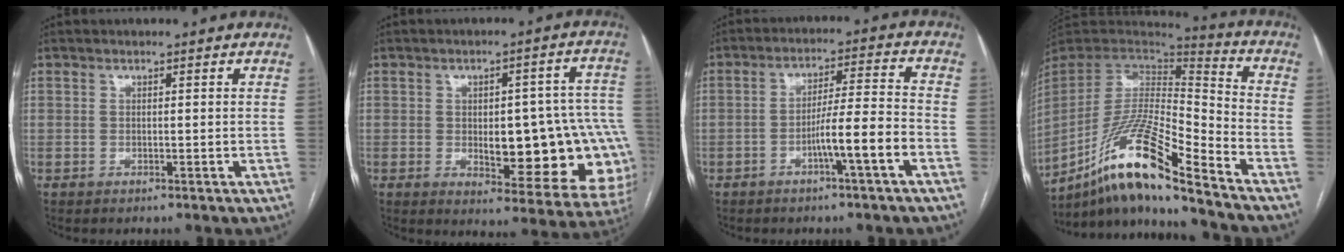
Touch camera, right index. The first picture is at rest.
{"total": 19.0, "force": [-2.9, 7.1, 17.4], "torque": [-0.134, 0.031, -0.010]}
{"total": 7.7, "force": [-3.5, -0.7, 6.8], "torque": [-0.116, 0.013, -0.058]}
{"total": 18.0, "force": [-13.1, 0.5, 12.3], "torque": [-0.255, -0.002, -0.242]}